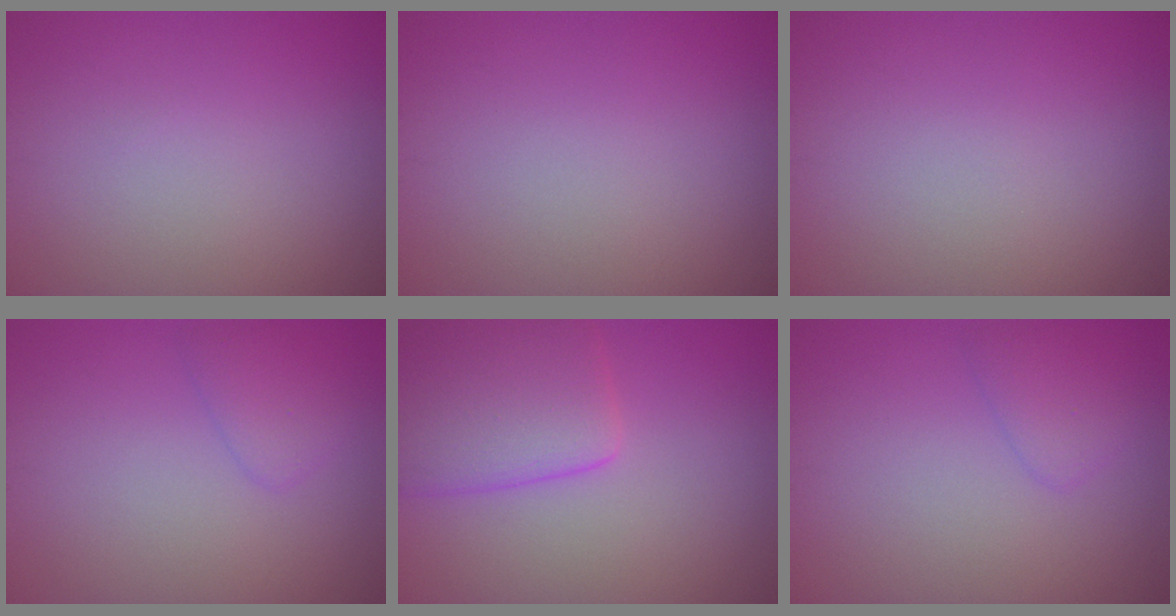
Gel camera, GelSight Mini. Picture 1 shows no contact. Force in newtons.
{"total": 0.0}
{"total": 0.0}
{"total": 1.8, "press": 1.8, "slide": 0.1}
{"total": 5.9, "press": 5.9, "slide": 0.5}
{"total": 1.8, "press": 1.8, "slide": 0.1}